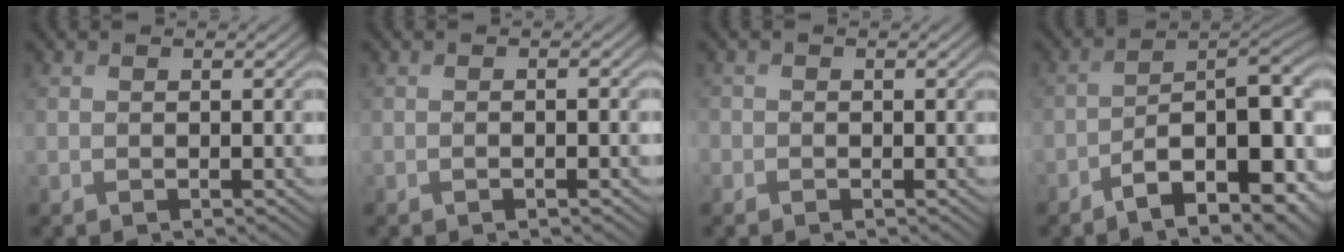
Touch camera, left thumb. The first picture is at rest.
{"total": 1.1, "force": [-0.5, 0.2, 1.0], "torque": [-0.017, 0.001, -0.008]}
{"total": 1.0, "force": [-0.4, 0.9, 0.0], "torque": [0.004, -0.005, -0.015]}
{"total": 15.1, "force": [-7.3, 5.5, 12.0], "torque": [-0.163, -0.008, -0.113]}